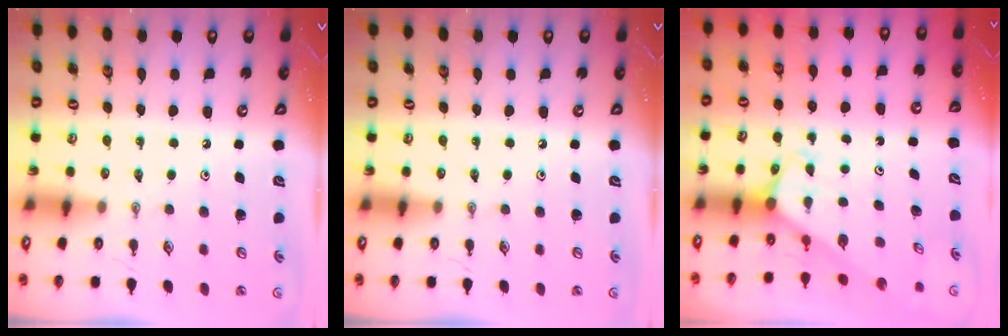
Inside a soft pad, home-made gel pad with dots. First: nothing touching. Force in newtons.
{"total": 0.0}
{"total": 2.0, "press": 2.0, "slide": 0.1}